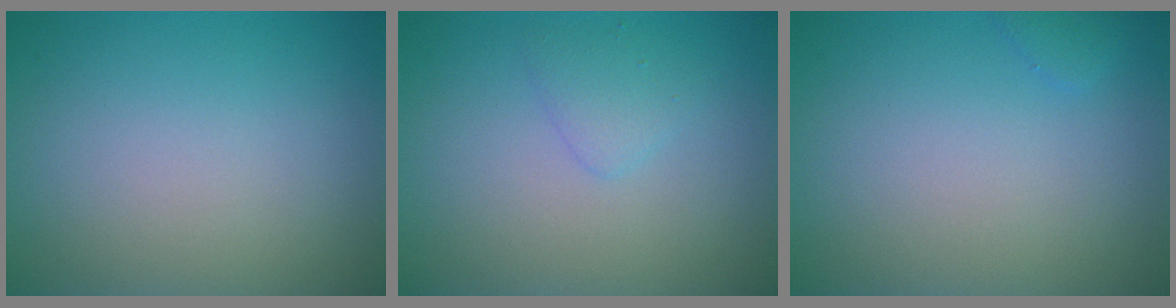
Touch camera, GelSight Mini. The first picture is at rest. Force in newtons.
{"total": 1.5, "press": 1.5, "slide": 0.0}
{"total": 0.7, "press": 0.7, "slide": 0.0}